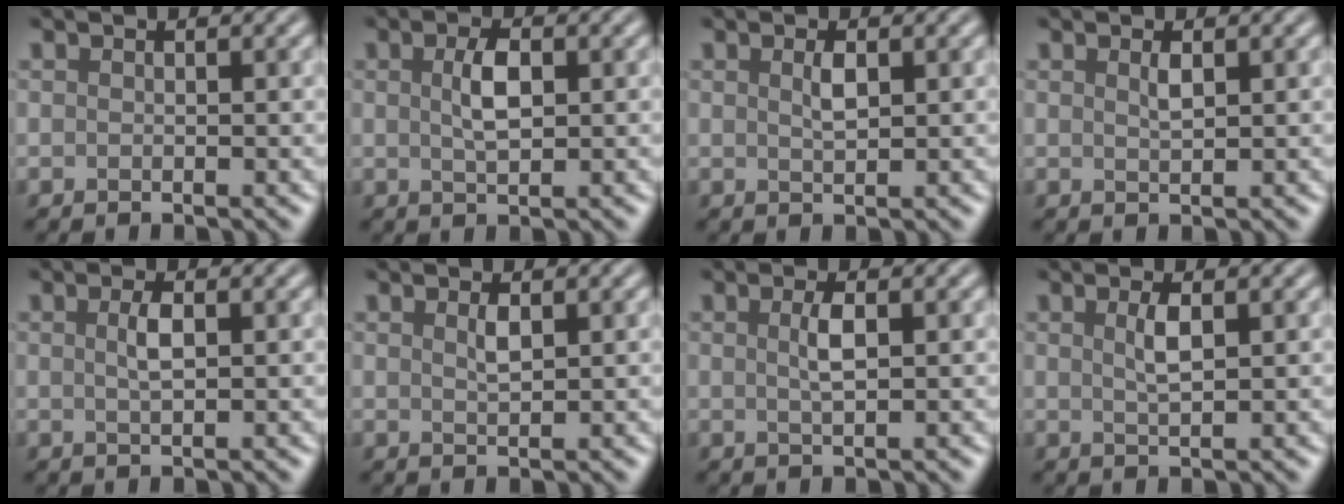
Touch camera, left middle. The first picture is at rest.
{"total": 2.7, "force": [0.6, 1.1, 2.4], "torque": [-0.050, 0.002, 0.011]}
{"total": 1.4, "force": [0.5, 0.5, 1.2], "torque": [-0.027, 0.000, 0.011]}
{"total": 1.0, "force": [0.5, 0.2, 0.8], "torque": [-0.018, -0.001, 0.011]}
{"total": 1.7, "force": [0.4, 0.5, 1.6], "torque": [-0.031, 0.002, 0.007]}
{"total": 1.1, "force": [0.6, 0.3, 0.9], "torque": [-0.021, -0.001, 0.011]}
{"total": 1.8, "force": [0.4, 0.4, 1.7], "torque": [-0.034, 0.003, 0.007]}
{"total": 1.8, "force": [0.6, 0.4, 1.6], "torque": [-0.033, 0.001, 0.012]}